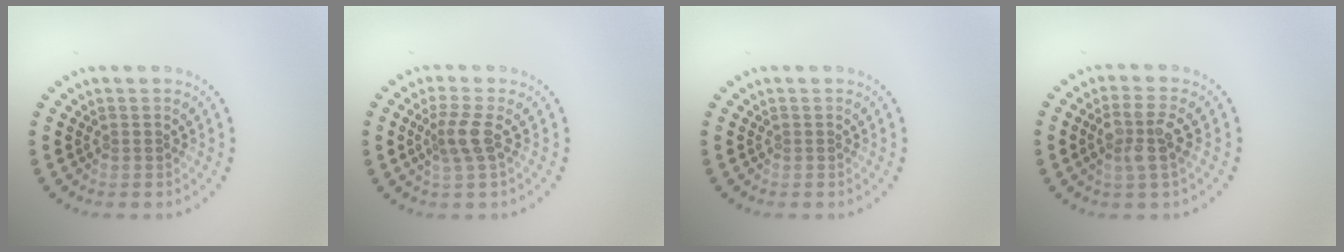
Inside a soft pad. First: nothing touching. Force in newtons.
{"total": 2.5, "press": 1.9, "slide": 1.5}
{"total": 0.0}
{"total": 3.0, "press": 2.7, "slide": 1.3}